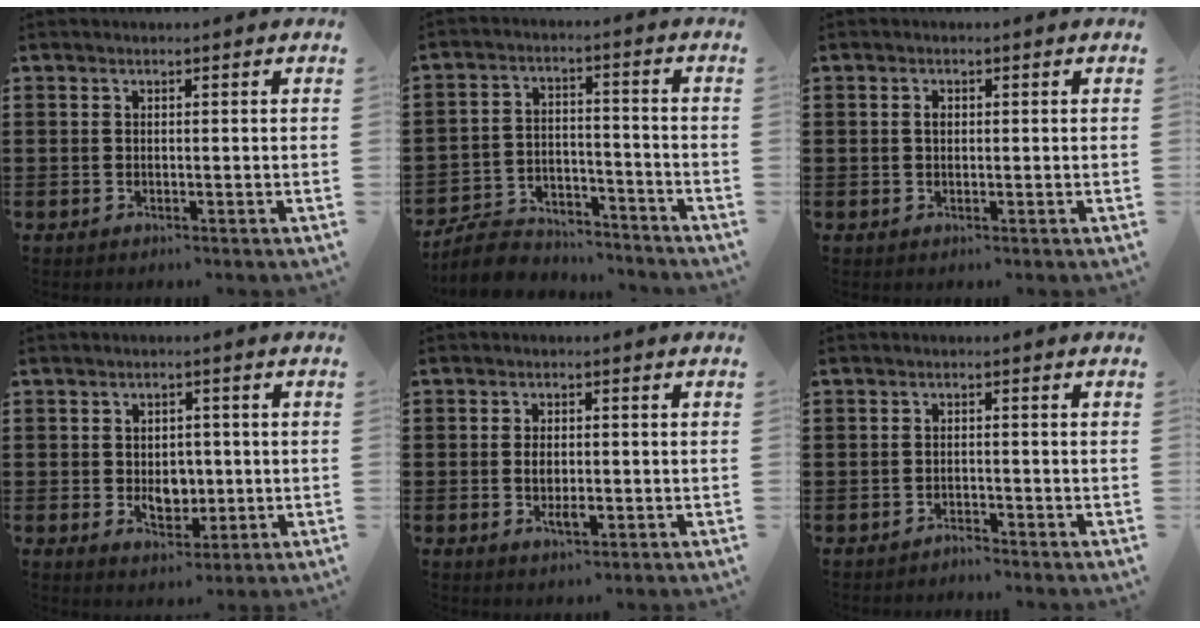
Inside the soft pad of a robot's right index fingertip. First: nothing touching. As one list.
[{"total": 6.5, "force": [-6.2, 1.6, 1.0], "torque": [-0.034, 0.012, -0.125]}, {"total": 1.1, "force": [0.2, 0.7, 0.8], "torque": [-0.018, 0.003, 0.003]}, {"total": 4.7, "force": [-0.4, 3.3, 3.3], "torque": [-0.051, 0.001, -0.012]}, {"total": 2.9, "force": [-0.6, 1.3, 2.5], "torque": [-0.048, 0.002, -0.010]}, {"total": 1.5, "force": [-1.5, 0.0, 0.0], "torque": [-0.005, 0.003, -0.033]}]